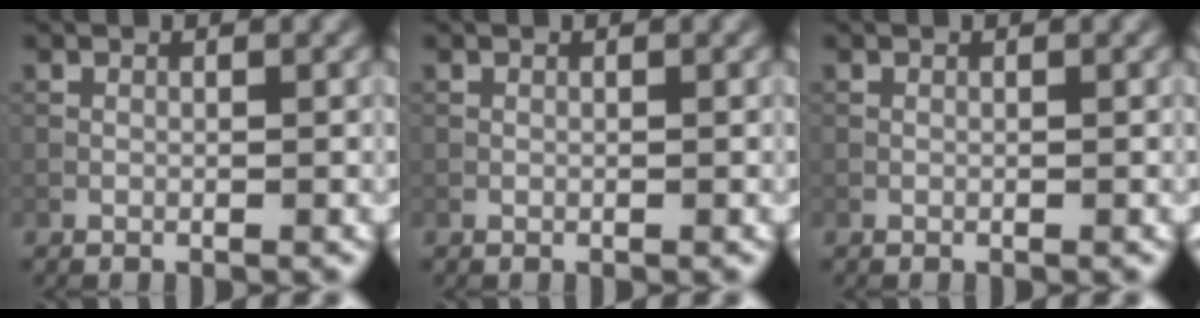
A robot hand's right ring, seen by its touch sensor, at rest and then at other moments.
{"total": 0.0}
{"total": 0.0}